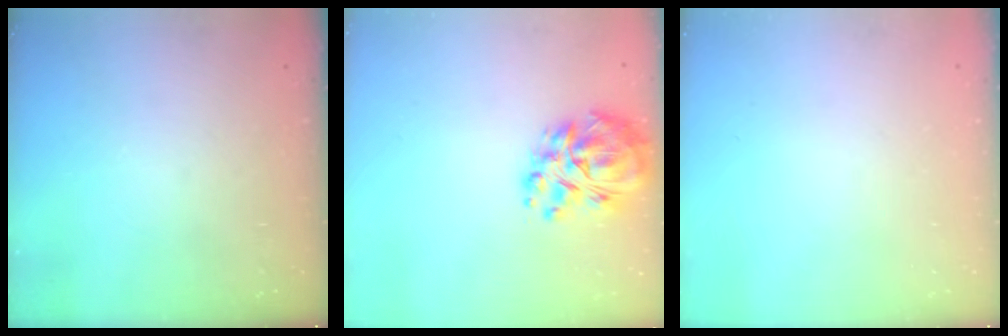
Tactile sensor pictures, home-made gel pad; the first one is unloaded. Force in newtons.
{"total": 14.8, "press": 14.1, "slide": 4.6}
{"total": 0.0}